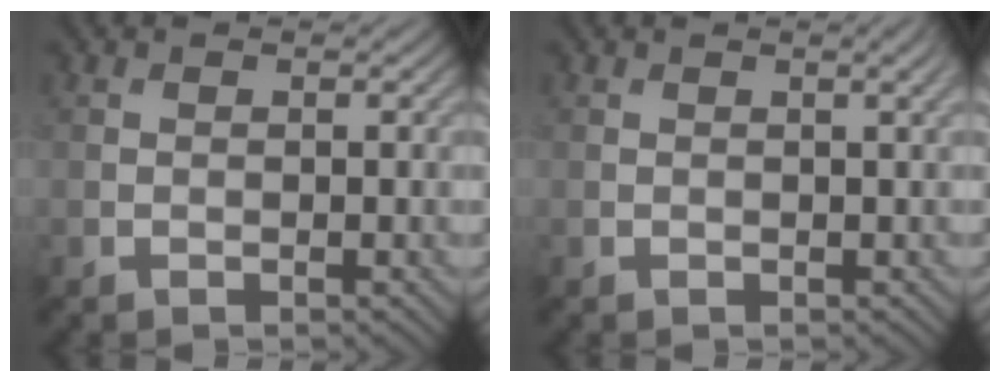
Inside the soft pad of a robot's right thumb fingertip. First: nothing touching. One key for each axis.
{"total": 1.5, "fx": 0.5, "fy": 0.2, "fz": 1.3, "tx": -0.017, "ty": 0.006, "tz": 0.005}